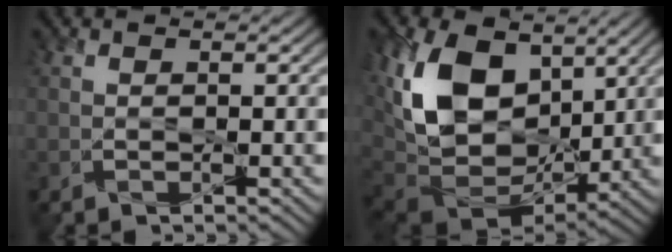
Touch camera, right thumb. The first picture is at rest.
{"total": 16.3, "force": [4.0, 10.6, 11.7], "torque": [-0.258, 0.000, 0.081]}